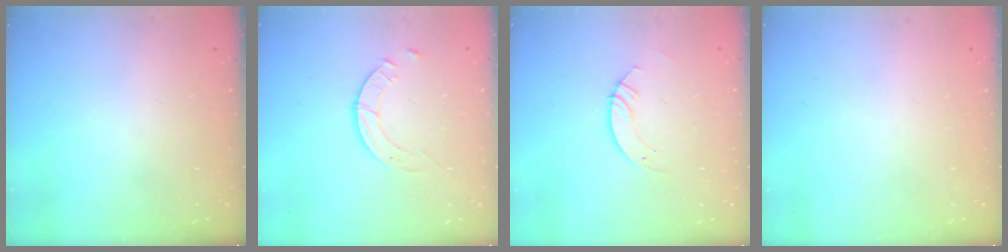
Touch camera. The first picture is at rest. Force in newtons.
{"total": 2.3, "press": 2.3, "slide": 0.3}
{"total": 3.5, "press": 3.5, "slide": 0.1}
{"total": 0.0}